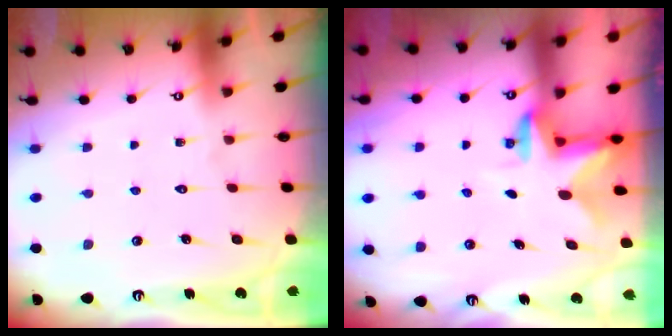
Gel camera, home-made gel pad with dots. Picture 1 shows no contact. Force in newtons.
{"total": 2.4, "press": 2.4, "slide": 0.4}